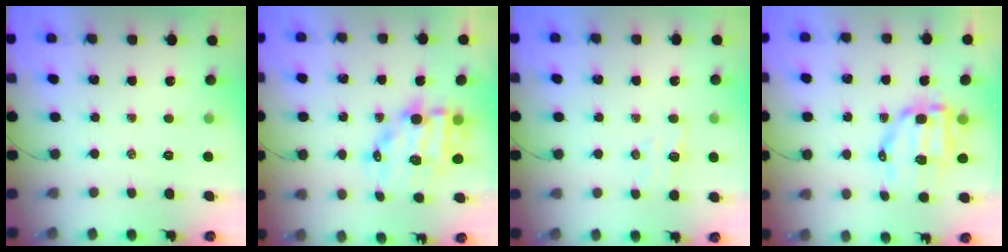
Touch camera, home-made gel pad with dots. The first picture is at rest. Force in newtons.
{"total": 12.1, "press": 11.6, "slide": 3.3}
{"total": 5.4, "press": 5.4, "slide": 0.9}
{"total": 9.9, "press": 9.7, "slide": 2.0}